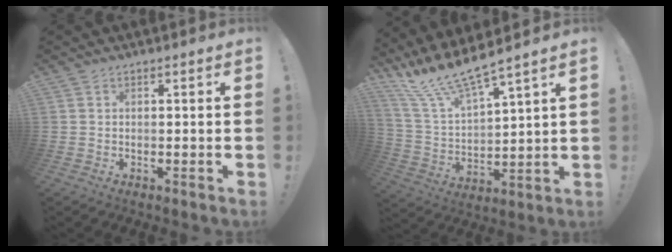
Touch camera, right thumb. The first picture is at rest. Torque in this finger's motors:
{"motor_torque": [-0.01, 0.02, 0.28, 0.25, 0.22]}